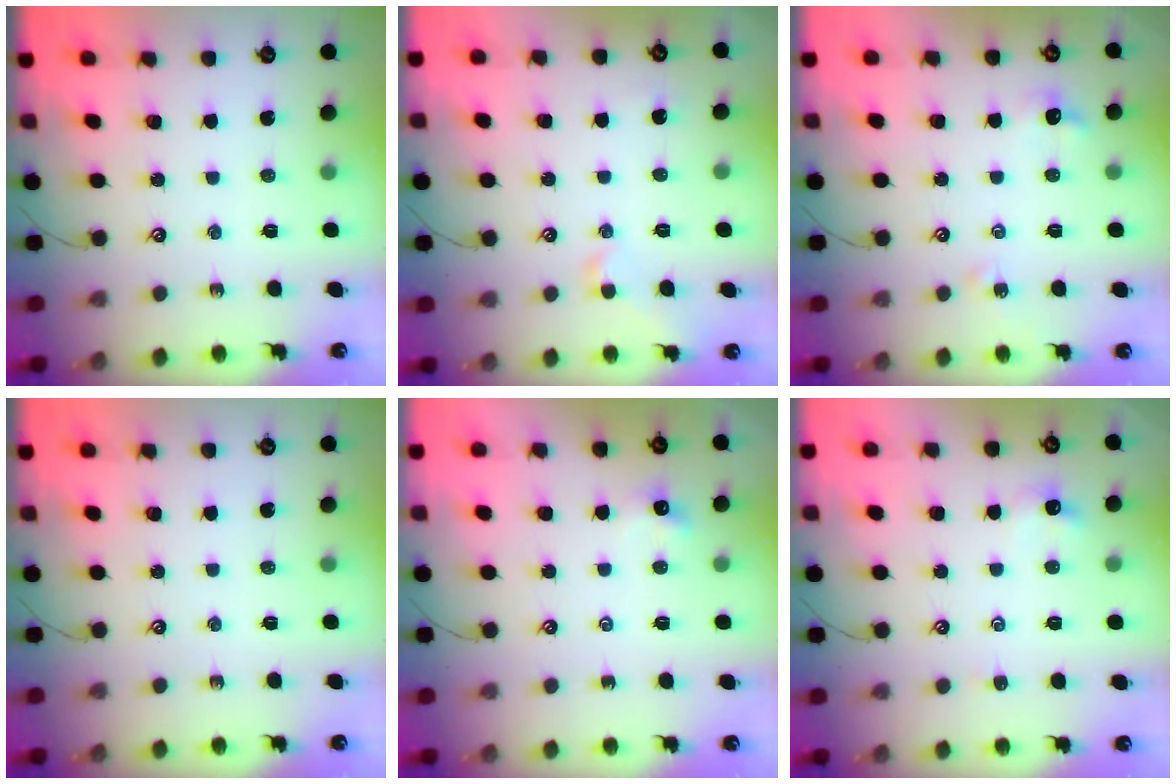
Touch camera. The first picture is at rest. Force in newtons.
{"total": 2.1, "press": 2.0, "slide": 0.6}
{"total": 5.2, "press": 5.1, "slide": 0.6}
{"total": 0.0}
{"total": 2.2, "press": 2.2, "slide": 0.4}
{"total": 0.9, "press": 0.8, "slide": 0.4}